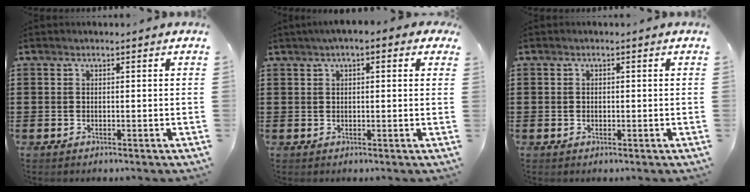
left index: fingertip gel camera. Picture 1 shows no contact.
{"total": 2.4, "force": [1.0, 0.8, 2.0], "torque": [-0.040, 0.008, 0.014]}
{"total": 0.7, "force": [0.1, 0.6, 0.4], "torque": [-0.009, 0.005, 0.002]}